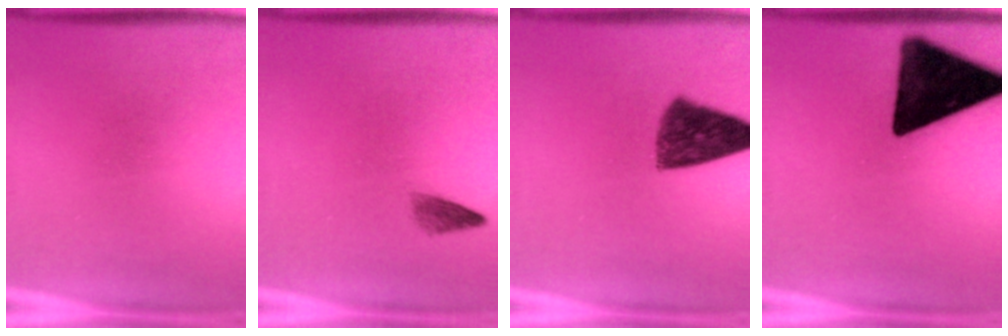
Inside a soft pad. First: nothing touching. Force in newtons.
{"total": 1.6}
{"total": 9.1}
{"total": 17.1}